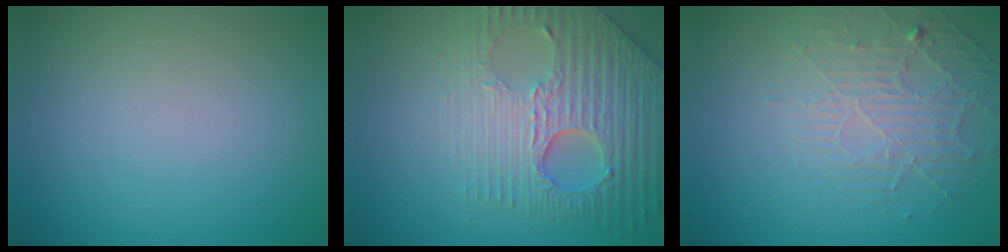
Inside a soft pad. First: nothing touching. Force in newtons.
{"total": 6.1, "press": 5.2, "slide": 3.3}
{"total": 2.3, "press": 1.7, "slide": 1.6}